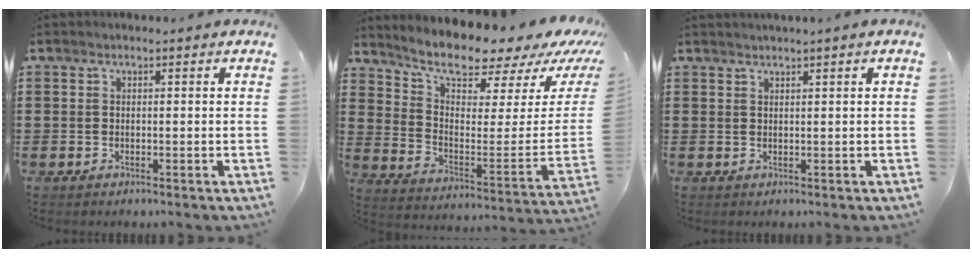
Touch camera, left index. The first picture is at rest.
{"total": 7.1, "force": [6.4, 1.4, 2.8], "torque": [-0.067, -0.066, 0.103]}
{"total": 1.0, "force": [0.8, -0.4, 0.4], "torque": [-0.007, -0.002, 0.016]}